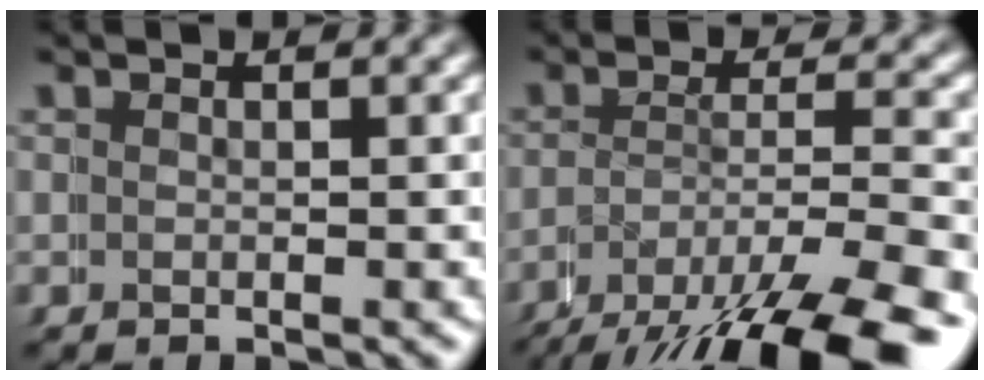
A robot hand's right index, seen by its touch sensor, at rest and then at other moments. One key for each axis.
{"total": 6.8, "fx": -3.8, "fy": 2.2, "fz": 5.2, "tx": -0.088, "ty": -0.036, "tz": -0.050}